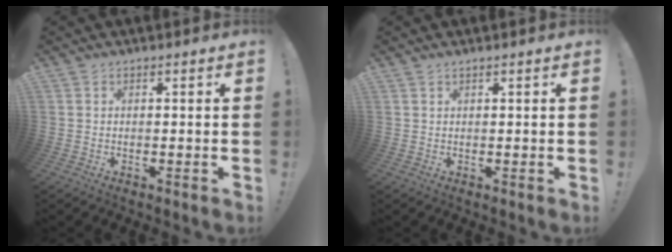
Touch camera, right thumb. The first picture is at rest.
{"total": 0.6, "force": [0.5, -0.1, 0.3], "torque": [-0.007, 0.001, 0.010]}